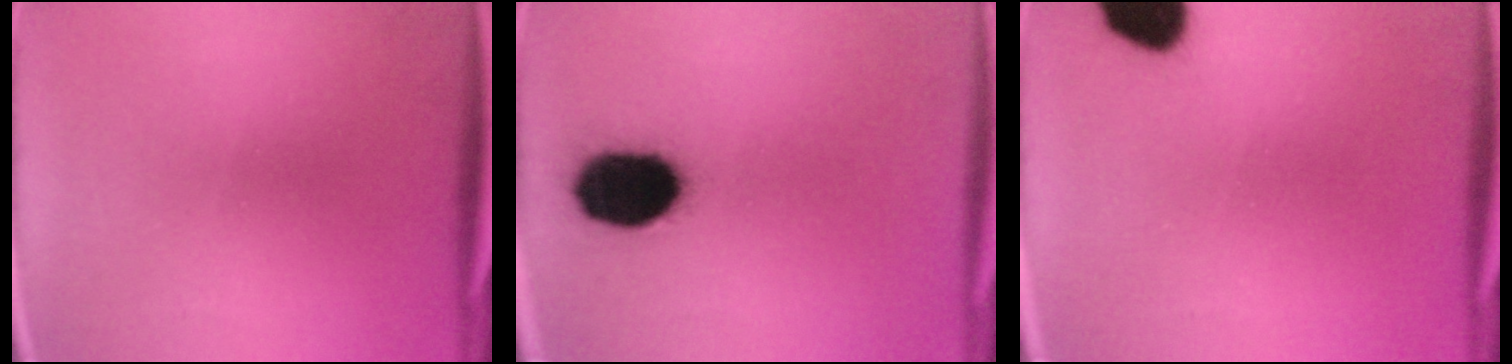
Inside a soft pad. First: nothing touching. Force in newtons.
{"total": 16.0}
{"total": 10.6}